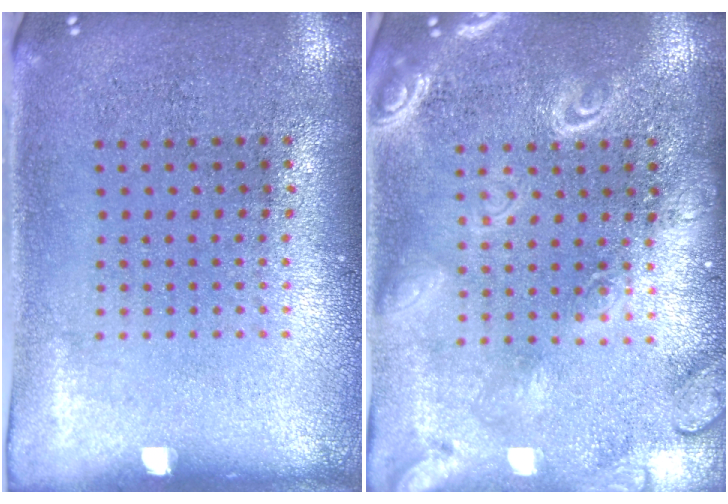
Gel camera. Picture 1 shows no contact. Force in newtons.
{"total": 2.5, "press": 2.5, "slide": 0.2}